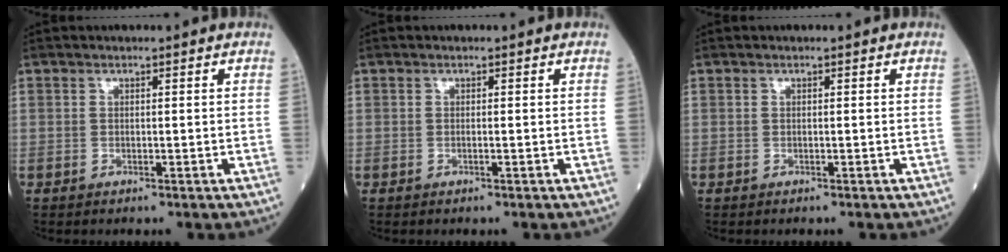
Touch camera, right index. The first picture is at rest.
{"total": 0.0}
{"total": 0.0}